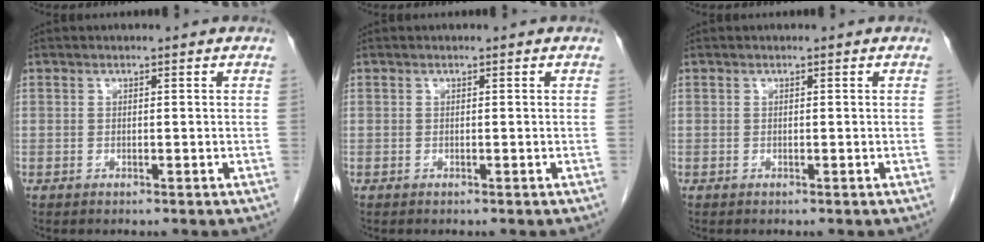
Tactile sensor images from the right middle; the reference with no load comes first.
{"total": 0.0}
{"total": 0.0}